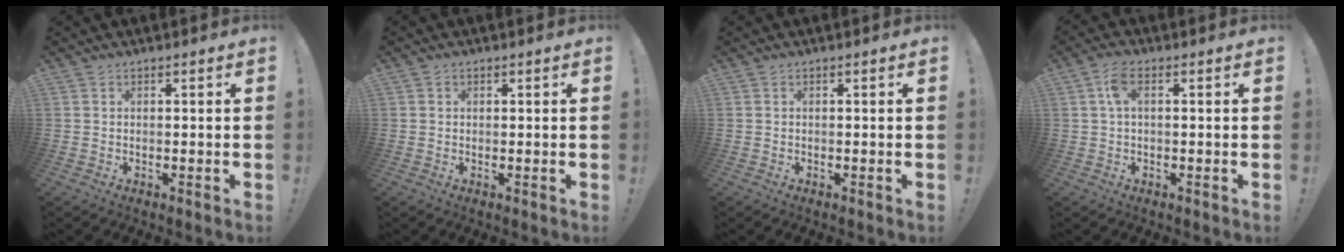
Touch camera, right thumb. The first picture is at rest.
{"total": 0.6, "force": [0.1, 0.6, -0.1], "torque": [0.002, 0.003, 0.003]}
{"total": 0.0}
{"total": 4.7, "force": [1.1, 1.8, 4.2], "torque": [-0.073, 0.006, 0.021]}